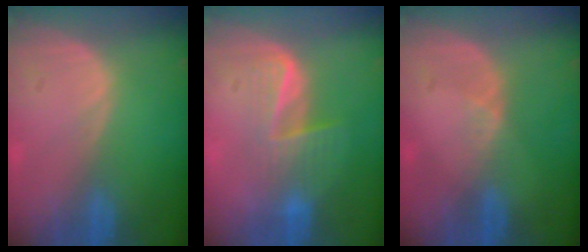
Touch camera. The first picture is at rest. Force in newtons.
{"total": 5.8, "press": 5.5, "slide": 2.0}
{"total": 1.8, "press": 1.2, "slide": 1.3}